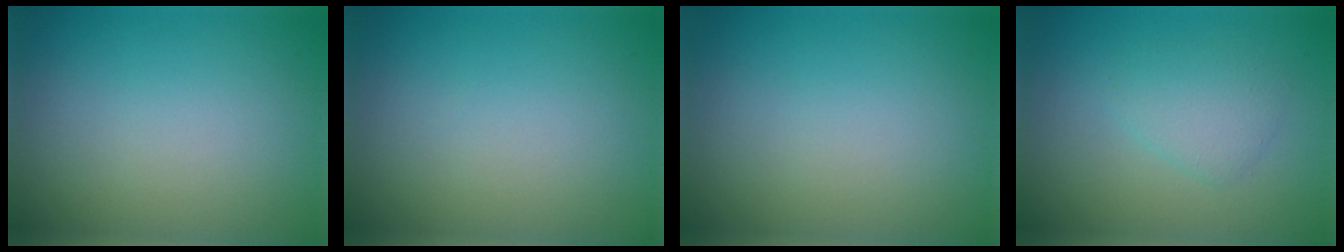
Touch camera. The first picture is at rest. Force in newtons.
{"total": 0.0}
{"total": 0.0}
{"total": 2.2, "press": 2.2, "slide": 0.0}